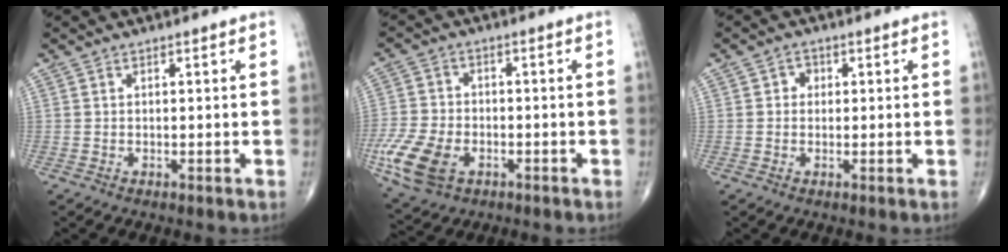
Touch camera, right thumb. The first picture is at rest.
{"total": 11.0, "force": [-4.2, 7.1, 7.3], "torque": [-0.154, 0.002, -0.079]}
{"total": 1.9, "force": [0.2, 1.8, 0.7], "torque": [0.002, 0.004, -0.002]}